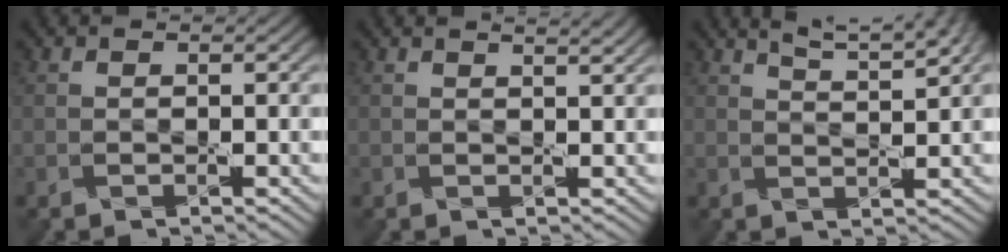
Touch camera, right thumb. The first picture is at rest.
{"total": 2.0, "force": [1.6, 0.6, 1.0], "torque": [-0.006, -0.002, 0.003]}
{"total": 6.0, "force": [4.6, 1.1, 3.7], "torque": [-0.060, 0.011, 0.060]}